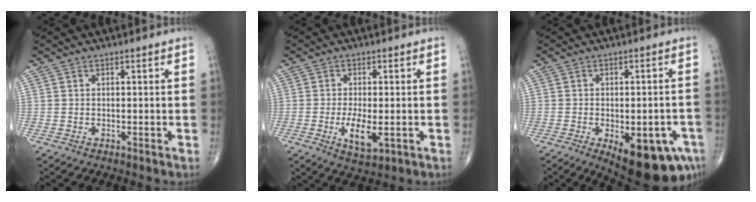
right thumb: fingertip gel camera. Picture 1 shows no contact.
{"total": 5.9, "force": [-1.5, 2.4, 5.3], "torque": [-0.095, -0.011, -0.022]}
{"total": 15.8, "force": [-6.9, 6.7, 12.6], "torque": [-0.124, 0.009, -0.076]}